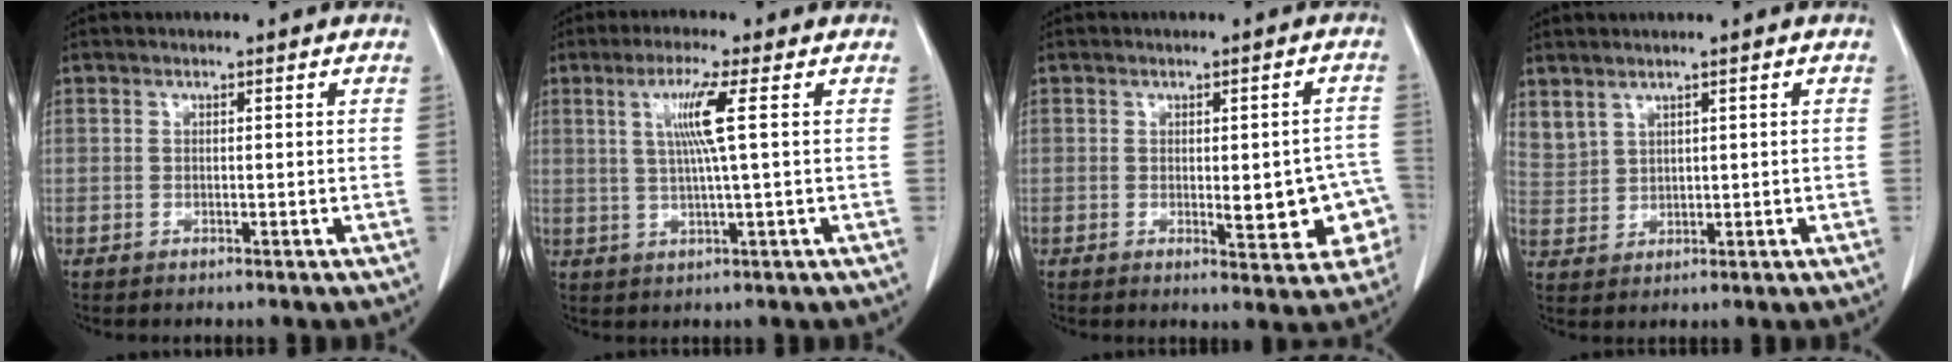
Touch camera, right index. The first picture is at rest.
{"total": 6.0, "force": [1.5, -1.0, 5.7], "torque": [-0.110, 0.001, 0.032]}
{"total": 8.2, "force": [-1.7, 2.8, 7.5], "torque": [-0.073, 0.012, -0.013]}
{"total": 4.4, "force": [3.4, 2.5, 1.3], "torque": [-0.033, 0.007, 0.087]}